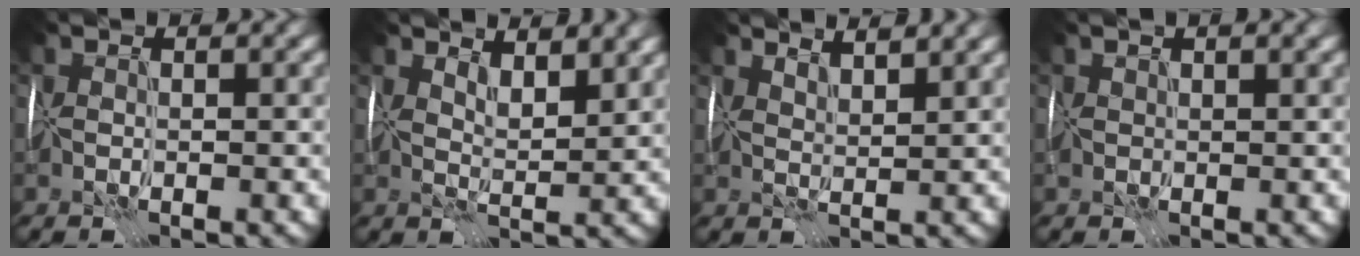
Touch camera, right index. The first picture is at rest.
{"total": 2.9, "force": [2.3, 0.7, 1.7], "torque": [-0.028, -0.007, 0.036]}
{"total": 3.3, "force": [2.9, 0.3, 1.4], "torque": [-0.019, 0.004, 0.037]}
{"total": 2.0, "force": [1.4, 0.6, 1.3], "torque": [-0.021, 0.005, 0.026]}